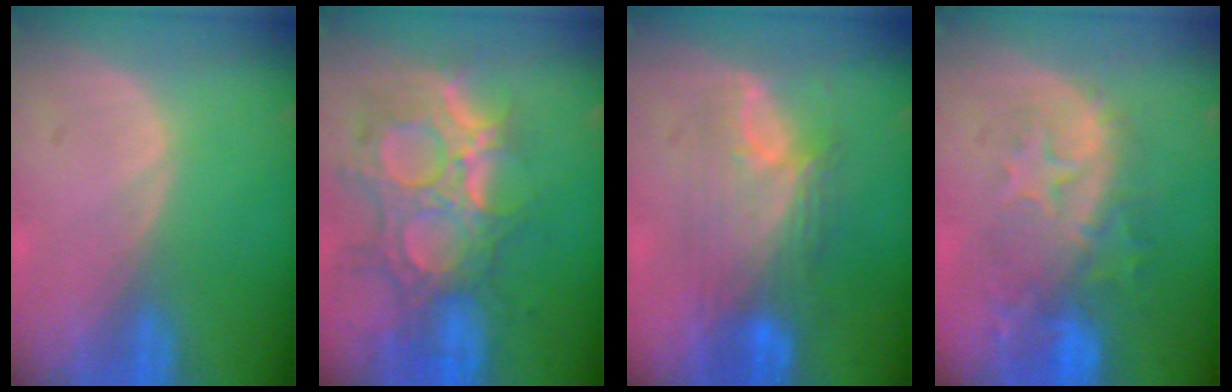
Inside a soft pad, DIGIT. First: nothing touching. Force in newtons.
{"total": 12.5, "press": 10.9, "slide": 6.1}
{"total": 7.3, "press": 7.2, "slide": 1.4}
{"total": 10.3, "press": 8.9, "slide": 5.1}